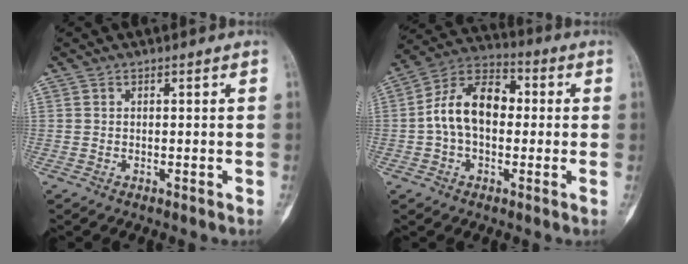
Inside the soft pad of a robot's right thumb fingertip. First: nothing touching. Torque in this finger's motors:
{"motor_torque": [0.22, 0.25, 0.63, -0.59, 0.11]}